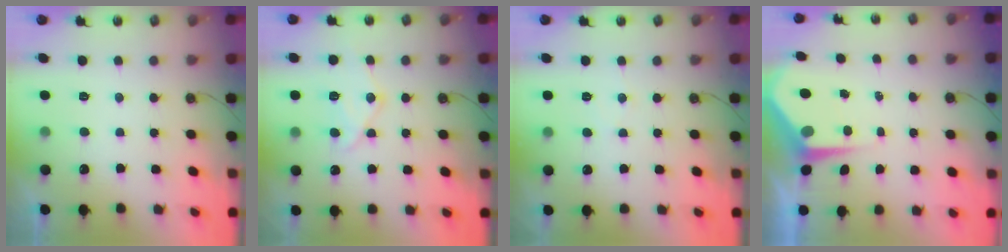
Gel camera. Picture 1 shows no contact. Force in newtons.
{"total": 12.8, "press": 12.8, "slide": 1.4}
{"total": 3.5, "press": 3.4, "slide": 0.4}
{"total": 5.1, "press": 5.1, "slide": 0.5}